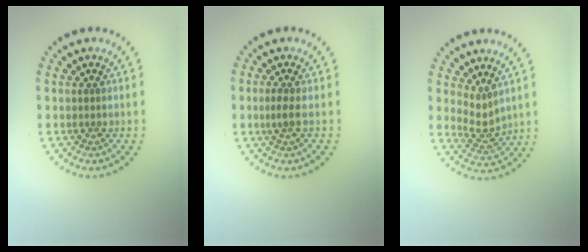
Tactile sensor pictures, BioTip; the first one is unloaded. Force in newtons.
{"total": 1.3, "press": 1.0, "slide": 0.8}
{"total": 2.1, "press": 1.5, "slide": 1.5}